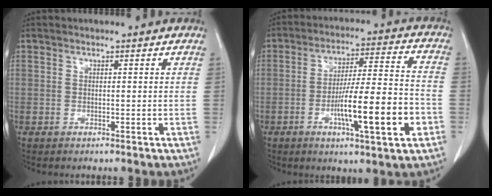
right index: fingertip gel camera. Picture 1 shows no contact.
{"total": 15.2, "force": [-4.9, 1.8, 14.3], "torque": [-0.235, 0.006, -0.074]}